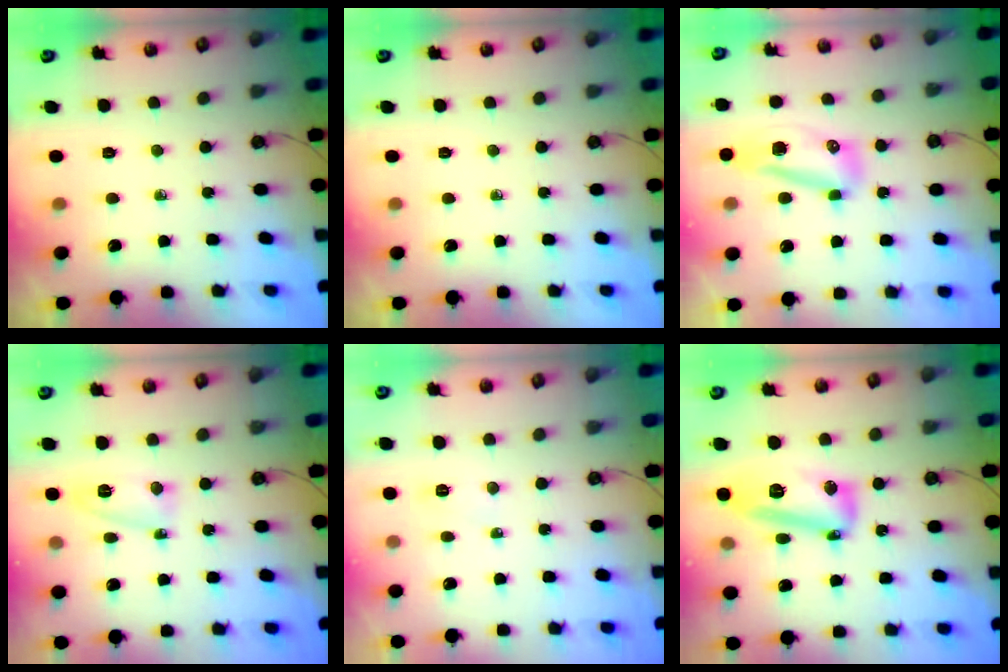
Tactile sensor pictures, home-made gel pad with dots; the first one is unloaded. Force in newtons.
{"total": 0.0}
{"total": 12.1, "press": 10.7, "slide": 5.6}
{"total": 5.2, "press": 5.1, "slide": 1.1}
{"total": 18.1, "press": 6.2, "slide": 17.0}
{"total": 14.0, "press": 13.9, "slide": 1.6}